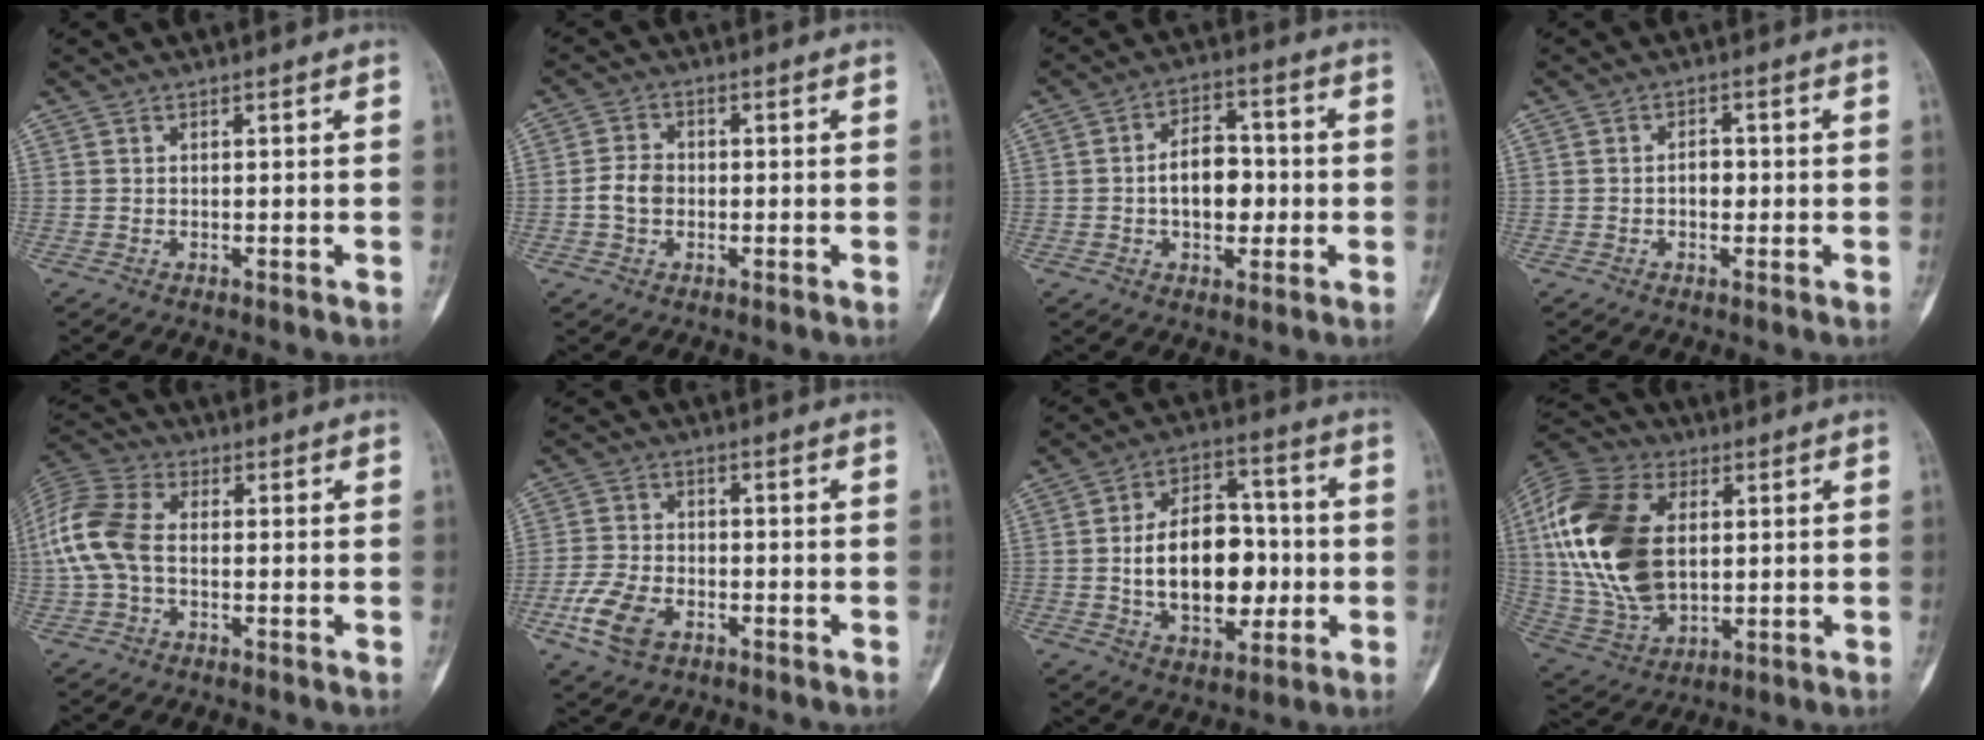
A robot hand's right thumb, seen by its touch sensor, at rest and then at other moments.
{"total": 4.4, "force": [-0.7, 3.4, 2.6], "torque": [-0.045, 0.011, -0.017]}
{"total": 9.6, "force": [-0.8, 6.2, 7.3], "torque": [-0.085, 0.020, -0.018]}
{"total": 2.7, "force": [-0.3, 1.9, 1.9], "torque": [-0.015, 0.007, -0.009]}
{"total": 11.0, "force": [-0.5, 6.9, 8.6], "torque": [-0.197, 0.027, -0.018]}
{"total": 8.7, "force": [-3.9, 5.4, 5.7], "torque": [-0.115, 0.012, -0.075]}
{"total": 17.6, "force": [-1.3, 11.2, 13.5], "torque": [-0.181, 0.028, -0.013]}
{"total": 23.3, "force": [3.1, 14.6, 18.0], "torque": [-0.369, -0.007, 0.060]}